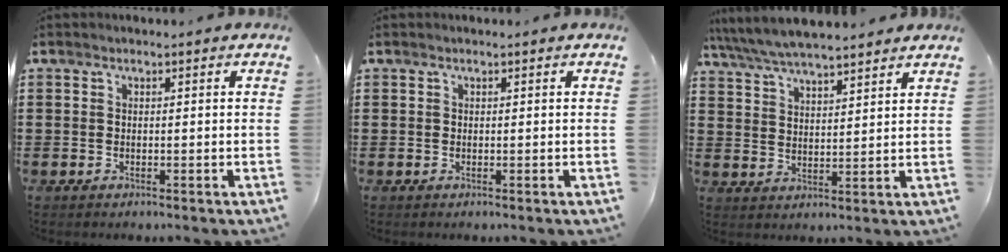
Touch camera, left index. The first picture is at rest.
{"total": 0.0}
{"total": 6.0, "force": [5.7, 0.6, 1.9], "torque": [-0.058, -0.019, 0.102]}